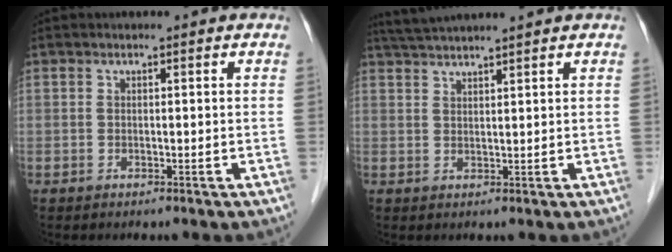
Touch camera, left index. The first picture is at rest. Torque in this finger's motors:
{"motor_torque": [0.40, -0.43, 0.03, 0.02]}